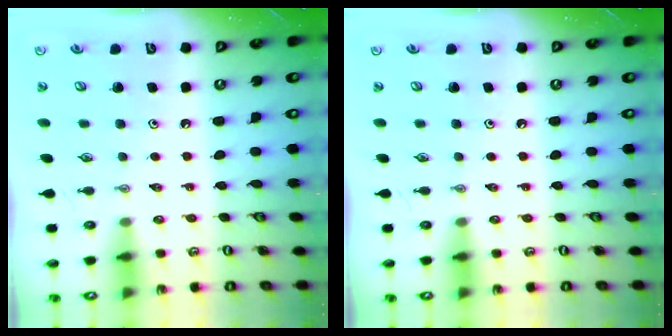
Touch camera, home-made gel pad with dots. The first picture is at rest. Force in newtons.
{"total": 0.0}